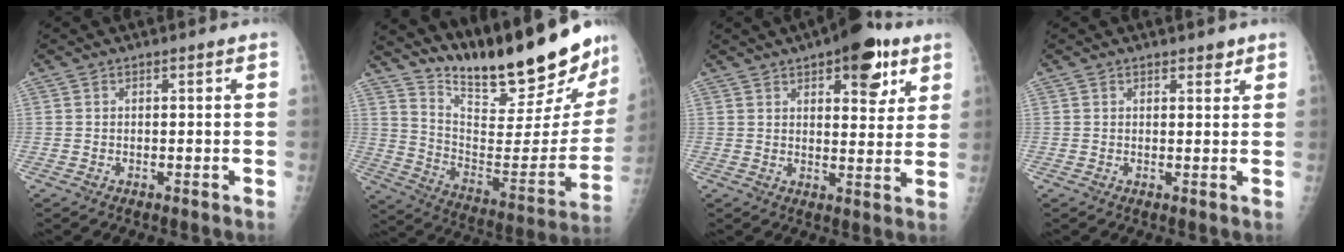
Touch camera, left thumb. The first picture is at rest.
{"total": 28.0, "force": [23.2, 5.5, 14.8], "torque": [-0.200, -0.144, 0.346]}
{"total": 12.3, "force": [6.8, 5.2, 8.9], "torque": [-0.080, -0.024, 0.088]}
{"total": 1.9, "force": [1.5, 0.9, 0.7], "torque": [0.006, -0.009, 0.017]}